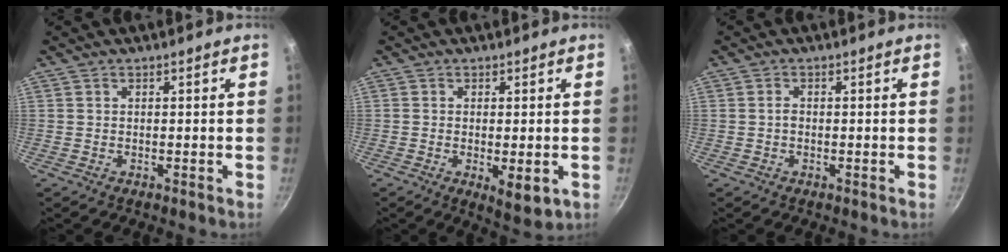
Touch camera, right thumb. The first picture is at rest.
{"total": 5.7, "force": [-1.3, 1.9, 5.2], "torque": [-0.081, -0.014, -0.013]}
{"total": 1.1, "force": [-0.2, 0.8, 0.7], "torque": [-0.013, 0.004, -0.003]}